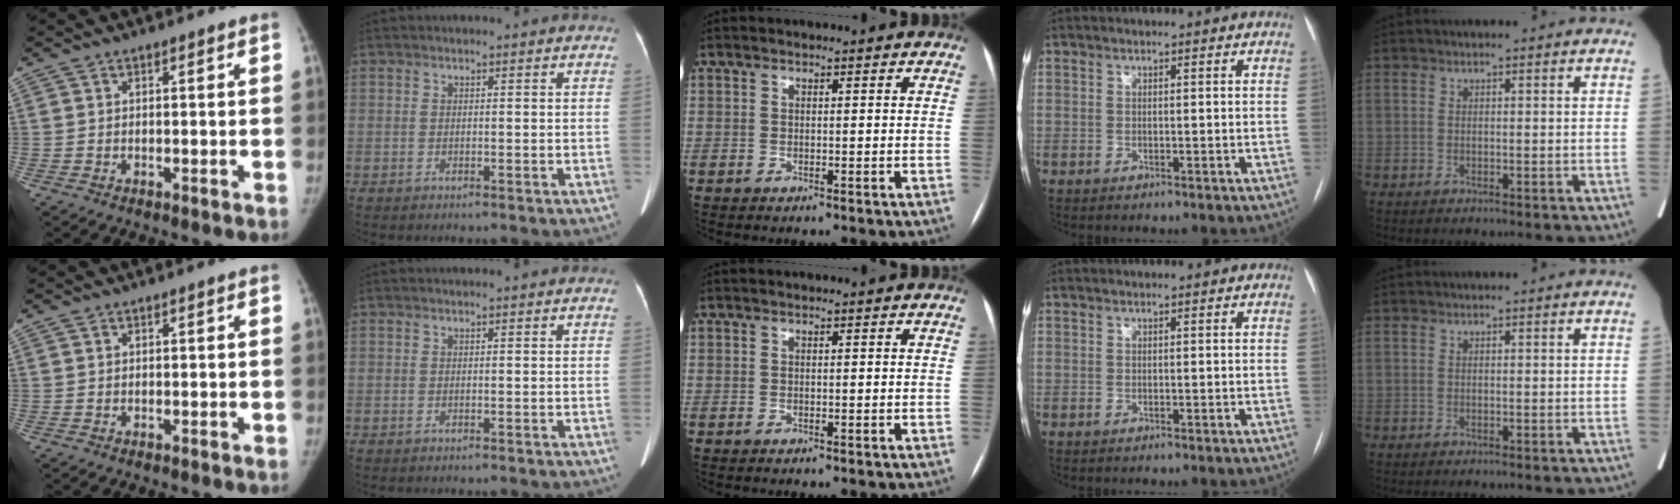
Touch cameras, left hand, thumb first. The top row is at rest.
{"index": {"total": 0.9, "force": [0.8, 0.0, 0.4], "torque": [-0.009, 0.001, 0.010]}}